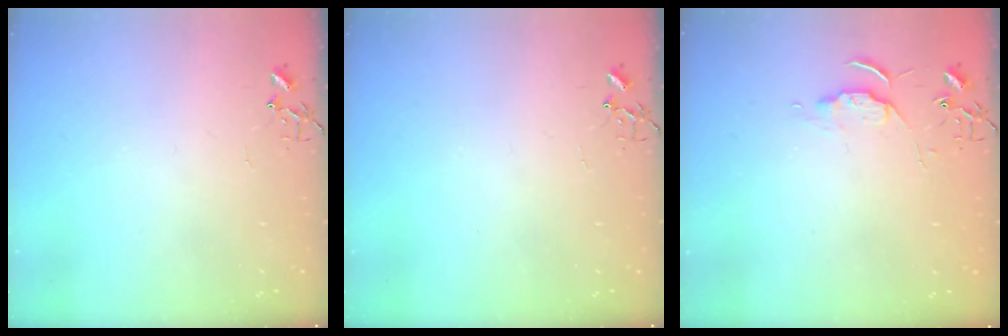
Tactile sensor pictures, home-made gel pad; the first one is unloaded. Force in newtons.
{"total": 0.0}
{"total": 5.1, "press": 5.0, "slide": 0.6}